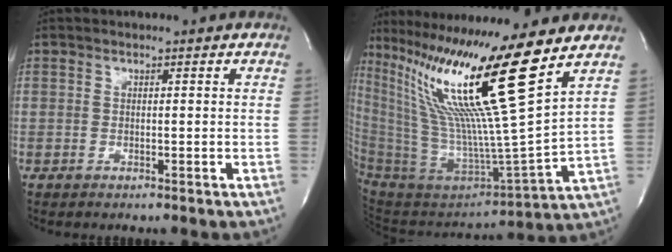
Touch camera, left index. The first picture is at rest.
{"total": 25.2, "force": [15.3, -1.6, 20.0], "torque": [-0.389, -0.029, 0.274]}